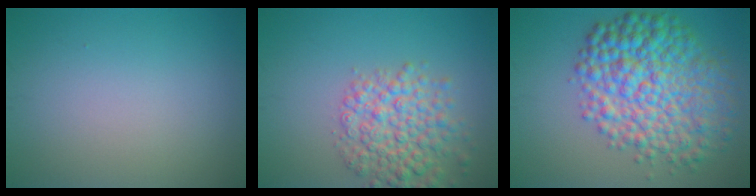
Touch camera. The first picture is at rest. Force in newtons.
{"total": 5.7, "press": 5.7, "slide": 0.2}
{"total": 9.7, "press": 9.7, "slide": 0.2}